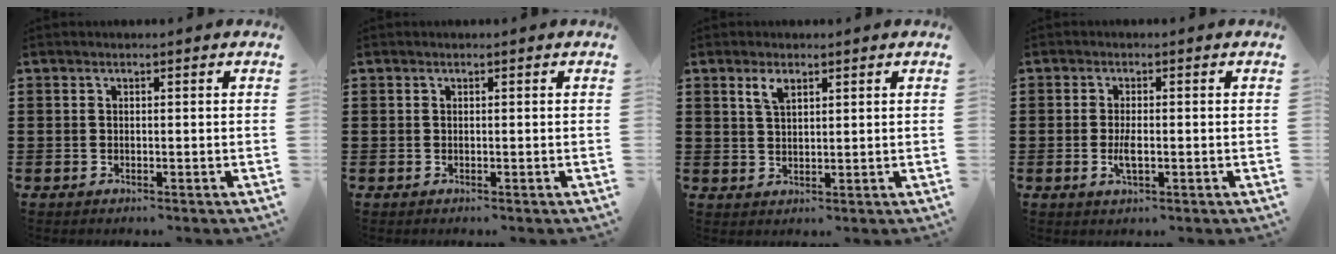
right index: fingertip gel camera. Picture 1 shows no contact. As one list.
[{"total": 0.0}, {"total": 2.6, "force": [1.6, 1.1, 1.7], "torque": [-0.037, 0.005, 0.028]}, {"total": 2.8, "force": [-0.6, 0.9, 2.6], "torque": [-0.054, -0.003, -0.012]}]